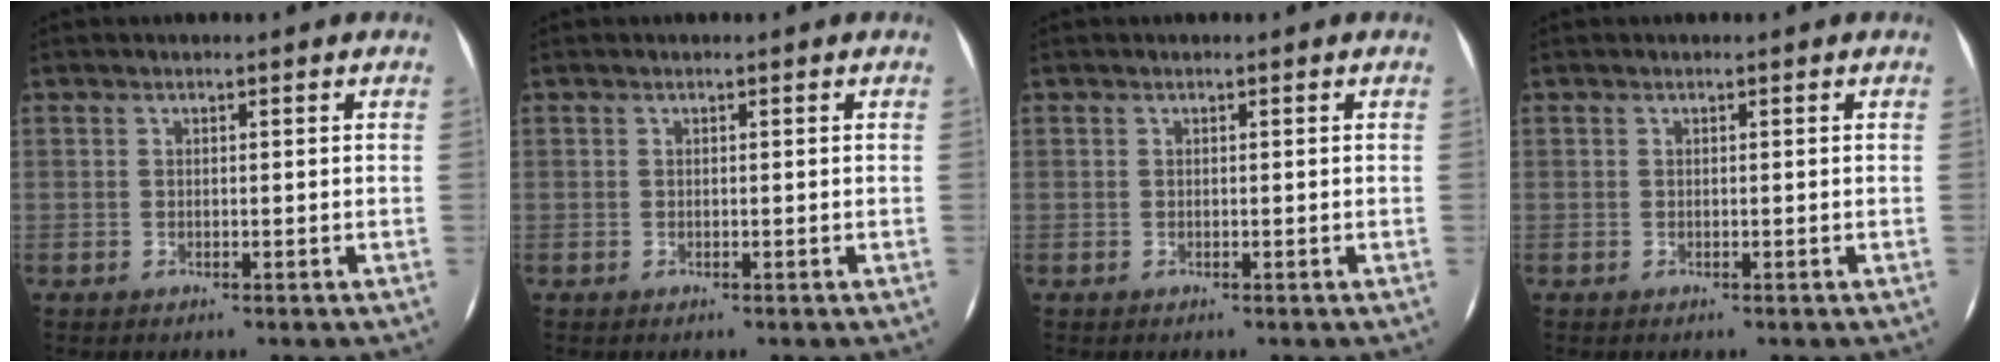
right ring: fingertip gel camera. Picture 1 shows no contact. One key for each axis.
{"total": 0.0}
{"total": 0.0}
{"total": 0.0}